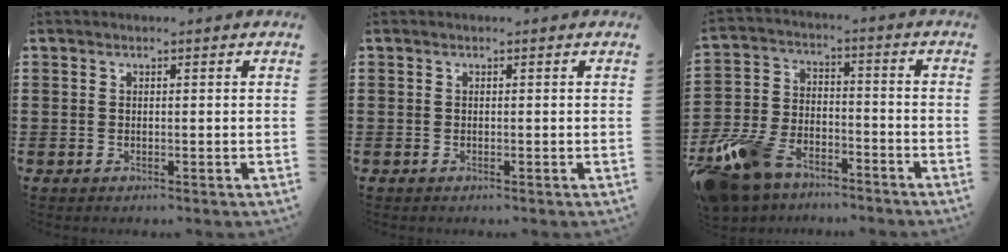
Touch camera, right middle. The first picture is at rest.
{"total": 0.0}
{"total": 10.7, "force": [-8.8, 4.5, 4.0], "torque": [-0.109, 0.027, -0.176]}